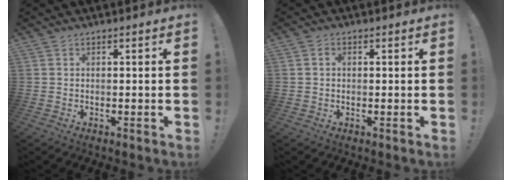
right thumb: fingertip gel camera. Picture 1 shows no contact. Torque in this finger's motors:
{"motor_torque": [-0.01, -0.15, 0.05, -0.05, 0.09]}